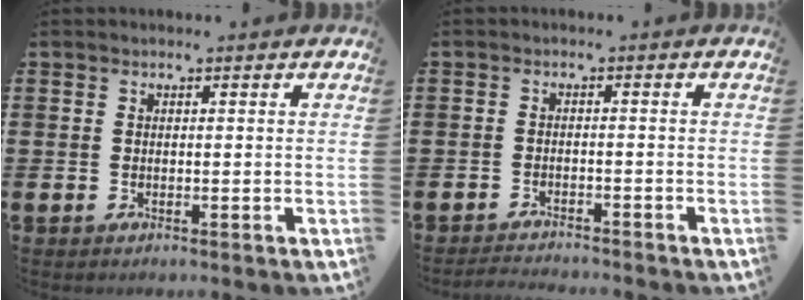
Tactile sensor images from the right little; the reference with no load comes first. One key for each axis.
{"total": 1.8, "fx": -1.8, "fy": -0.1, "fz": 0.1, "tx": -0.003, "ty": 0.003, "tz": -0.037}